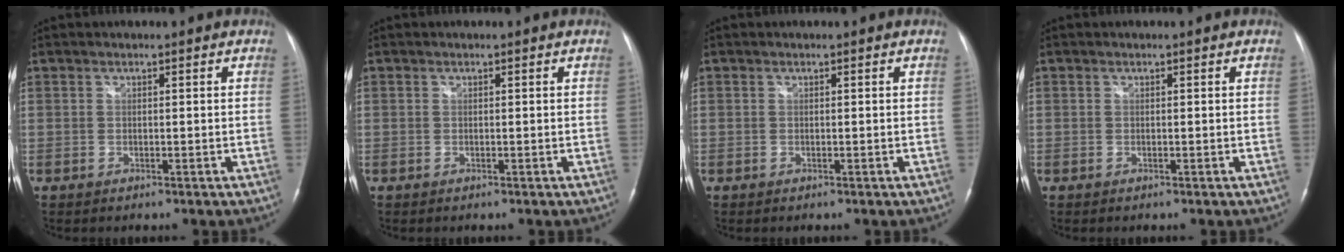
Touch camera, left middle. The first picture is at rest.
{"total": 0.0}
{"total": 0.0}
{"total": 0.0}